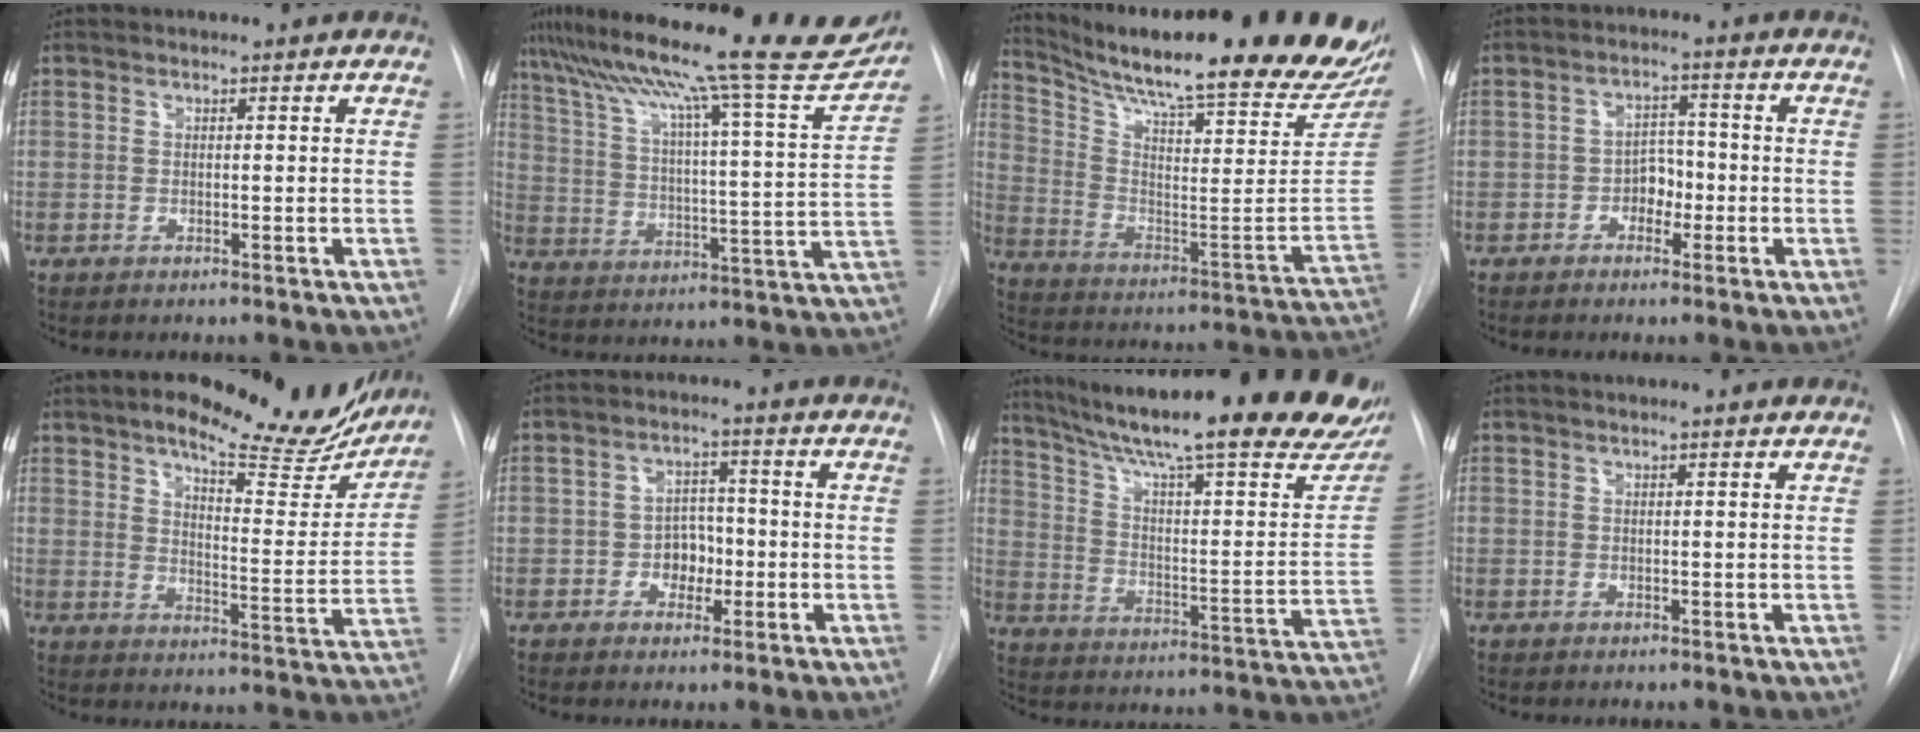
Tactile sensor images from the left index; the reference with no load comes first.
{"total": 27.9, "force": [23.7, 2.1, 14.6], "torque": [-0.244, -0.026, 0.318]}
{"total": 31.8, "force": [26.9, 2.8, 16.8], "torque": [-0.274, -0.096, 0.366]}
{"total": 3.8, "force": [-1.5, 2.6, 2.3], "torque": [-0.032, 0.010, -0.029]}
{"total": 19.6, "force": [16.2, 5.2, 9.6], "torque": [-0.120, -0.026, 0.204]}
{"total": 4.4, "force": [-1.2, 3.3, 2.7], "torque": [-0.040, 0.009, -0.019]}
{"total": 34.2, "force": [27.1, 5.1, 20.2], "torque": [-0.264, -0.061, 0.359]}
{"total": 0.8, "force": [0.7, -0.1, 0.5], "torque": [-0.010, 0.013, 0.012]}